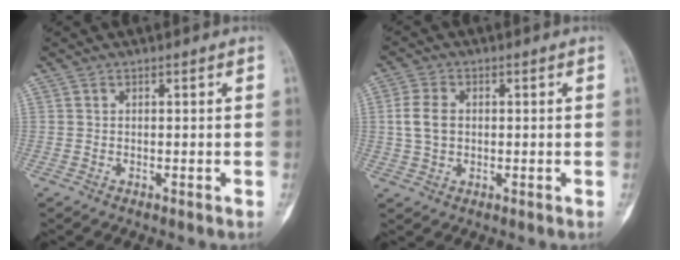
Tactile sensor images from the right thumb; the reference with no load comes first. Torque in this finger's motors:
{"motor_torque": [-0.02, 0.21, 0.21, -0.15, 0.04]}